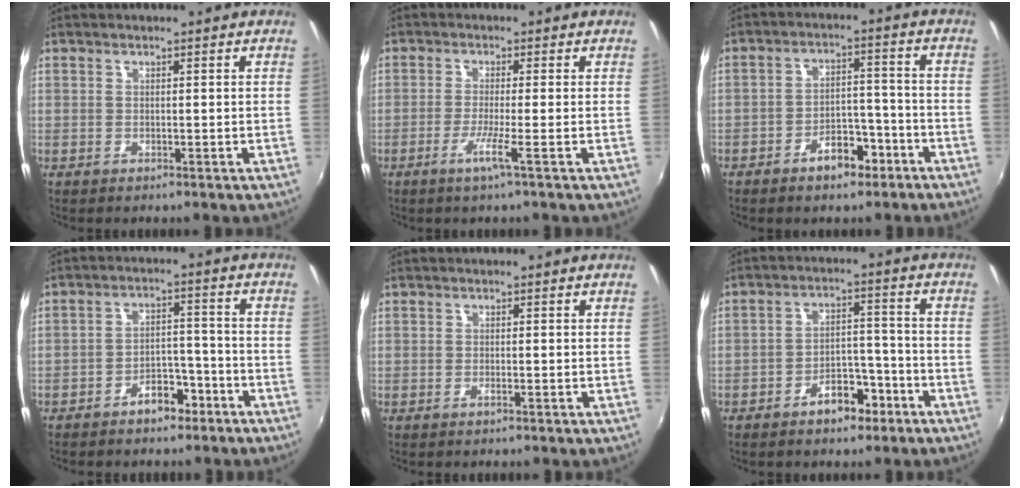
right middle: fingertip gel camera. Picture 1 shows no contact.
{"total": 3.6, "force": [-1.8, -1.1, 3.0], "torque": [-0.067, -0.009, -0.038]}
{"total": 7.2, "force": [-4.8, 3.8, 3.8], "torque": [-0.067, 0.024, -0.057]}
{"total": 6.5, "force": [-4.7, 3.4, 2.8], "torque": [-0.055, 0.027, -0.057]}
{"total": 0.6, "force": [-0.4, 0.0, 0.5], "torque": [-0.009, 0.002, -0.007]}
{"total": 7.2, "force": [-4.8, 3.9, 3.8], "torque": [-0.064, 0.024, -0.058]}